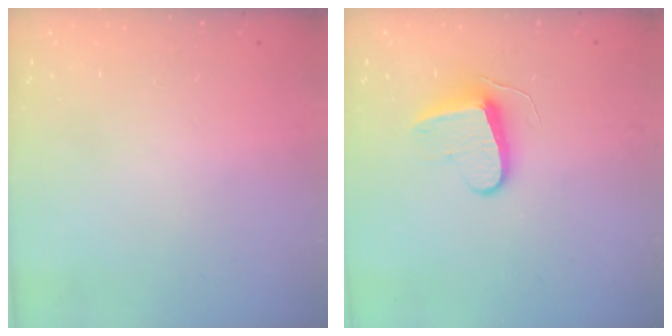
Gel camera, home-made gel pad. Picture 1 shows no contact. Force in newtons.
{"total": 8.8, "press": 8.8, "slide": 0.2}